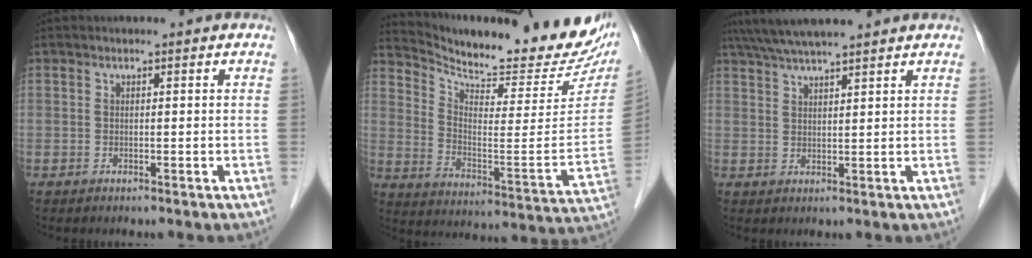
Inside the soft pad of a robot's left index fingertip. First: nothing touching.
{"total": 23.8, "force": [21.5, 4.2, 9.4], "torque": [-0.157, -0.072, 0.293]}
{"total": 9.3, "force": [8.1, 0.2, 4.5], "torque": [-0.078, 0.037, 0.126]}